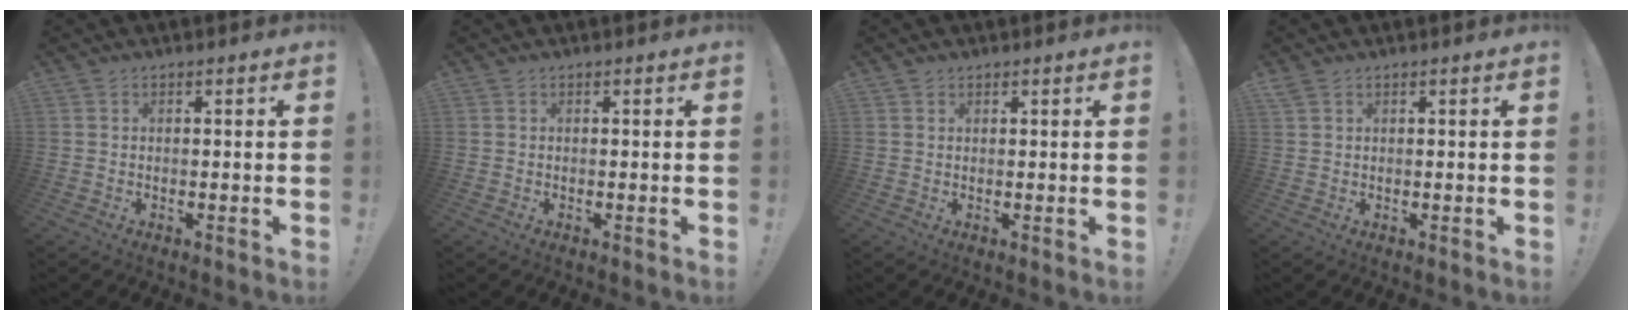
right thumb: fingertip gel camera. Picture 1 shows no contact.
{"total": 0.0}
{"total": 1.1, "force": [0.8, 0.7, 0.2], "torque": [0.000, -0.002, 0.016]}
{"total": 1.6, "force": [1.1, 0.8, 0.8], "torque": [-0.021, 0.002, 0.023]}